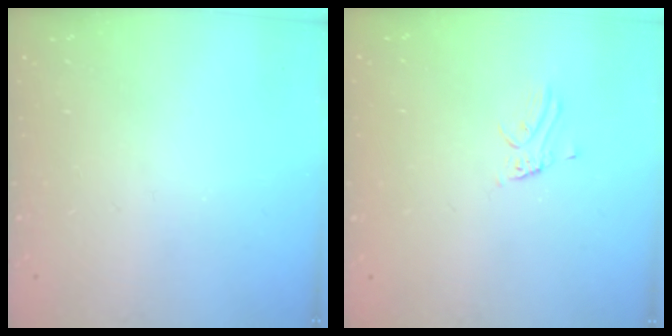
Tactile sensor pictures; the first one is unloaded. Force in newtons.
{"total": 1.8, "press": 1.8, "slide": 0.1}